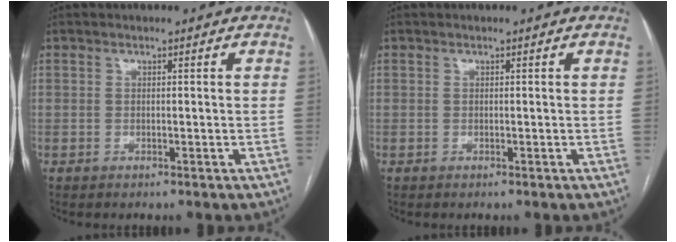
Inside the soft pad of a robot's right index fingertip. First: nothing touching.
{"total": 0.0}